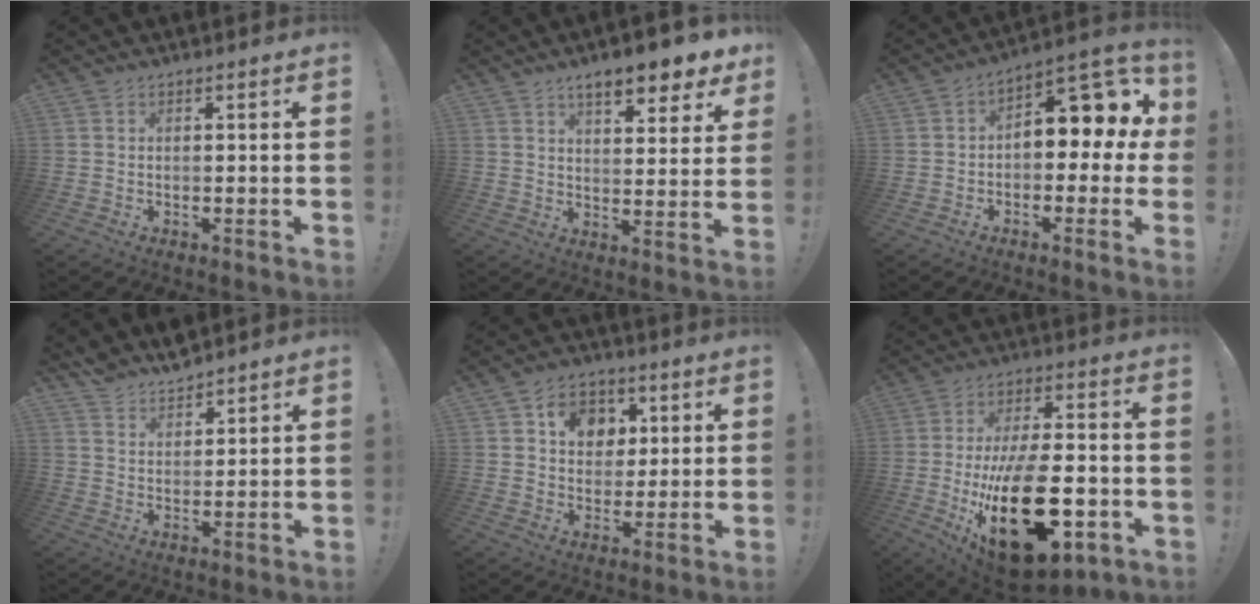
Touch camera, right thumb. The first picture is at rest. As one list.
[{"total": 10.2, "force": [7.2, 2.7, 6.6], "torque": [-0.091, -0.046, 0.119]}, {"total": 11.0, "force": [2.6, 6.5, 8.5], "torque": [-0.105, -0.020, 0.042]}, {"total": 5.6, "force": [5.4, 1.3, 0.4], "torque": [-0.016, -0.043, 0.102]}, {"total": 10.5, "force": [4.3, 8.7, 4.0], "torque": [-0.052, -0.017, 0.085]}, {"total": 29.2, "force": [-7.1, 14.5, 24.4], "torque": [-0.417, 0.035, -0.094]}]